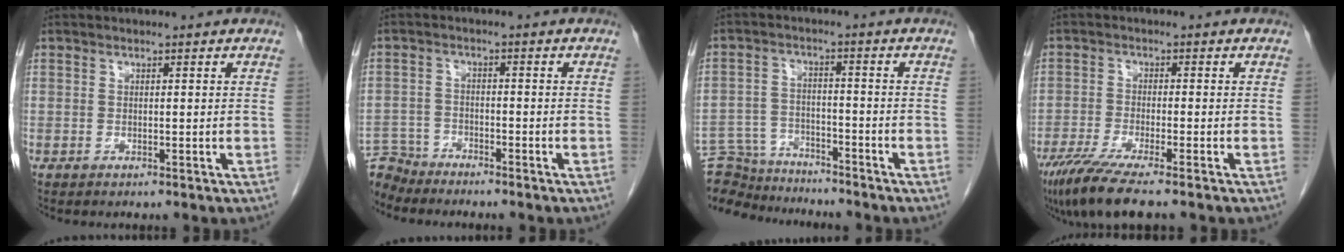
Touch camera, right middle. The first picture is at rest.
{"total": 5.2, "force": [-5.1, 1.0, -0.7], "torque": [0.021, -0.002, -0.096]}
{"total": 12.7, "force": [-12.1, 3.3, 2.2], "torque": [-0.048, 0.016, -0.189]}
{"total": 8.2, "force": [-6.3, 0.0, 5.4], "torque": [-0.091, -0.023, -0.107]}